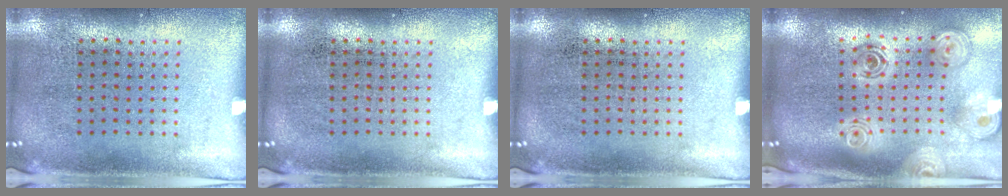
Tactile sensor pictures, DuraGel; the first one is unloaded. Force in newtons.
{"total": 0.0}
{"total": 0.0}
{"total": 2.6, "press": 1.9, "slide": 1.8}